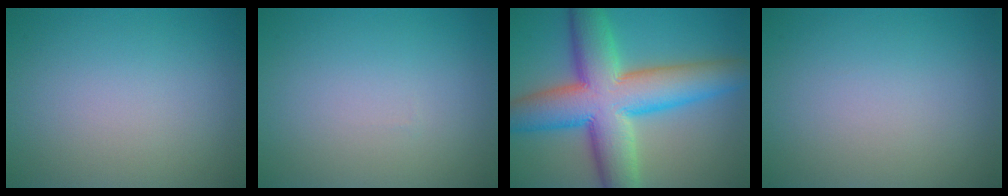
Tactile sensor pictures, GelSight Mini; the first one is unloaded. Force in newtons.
{"total": 0.0}
{"total": 12.8, "press": 12.8, "slide": 0.2}
{"total": 0.0}